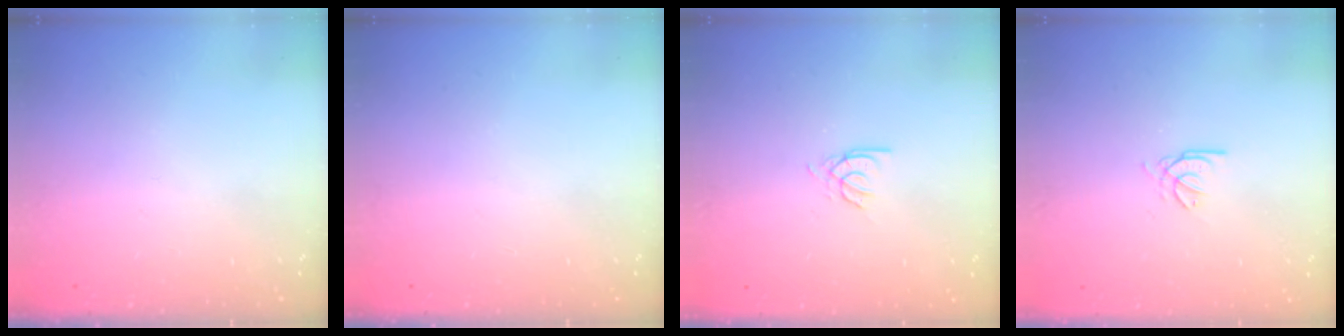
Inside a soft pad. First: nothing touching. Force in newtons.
{"total": 0.0}
{"total": 2.7, "press": 2.7, "slide": 0.2}
{"total": 2.7, "press": 2.7, "slide": 0.4}